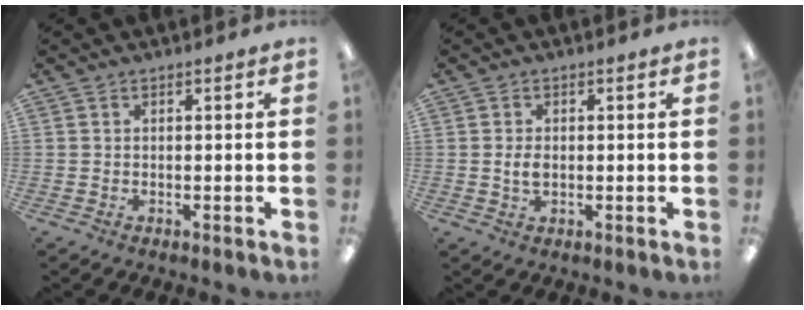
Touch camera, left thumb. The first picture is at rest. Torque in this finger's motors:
{"motor_torque": [-0.01, 0.03, 0.10, -0.18, 0.00]}